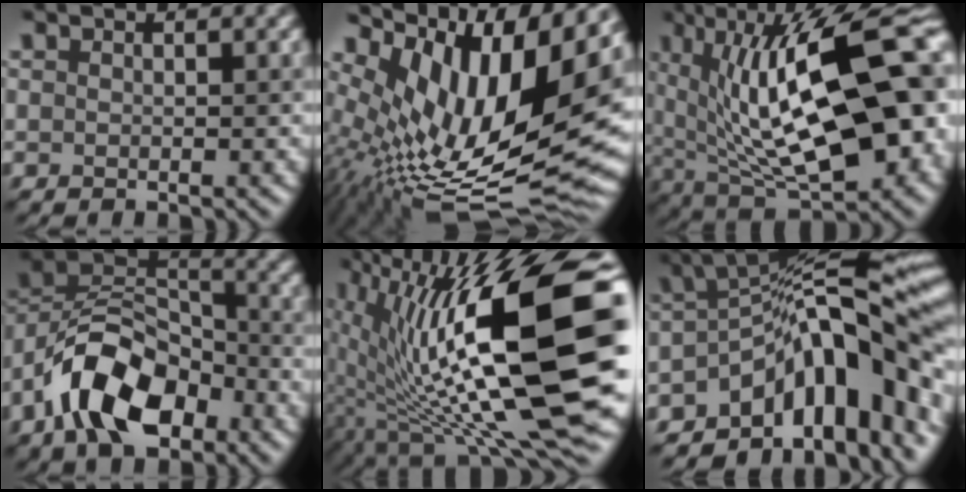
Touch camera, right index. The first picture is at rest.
{"total": 16.2, "force": [5.8, 7.2, 13.3], "torque": [-0.243, 0.013, 0.100]}
{"total": 18.6, "force": [2.6, 8.3, 16.4], "torque": [-0.254, 0.011, 0.044]}
{"total": 10.0, "force": [-5.3, 5.5, 6.5], "torque": [-0.113, 0.019, -0.107]}
{"total": 17.8, "force": [1.8, 5.4, 16.8], "torque": [-0.274, 0.005, 0.035]}
{"total": 14.9, "force": [-4.9, 6.6, 12.4], "torque": [-0.144, 0.033, -0.094]}